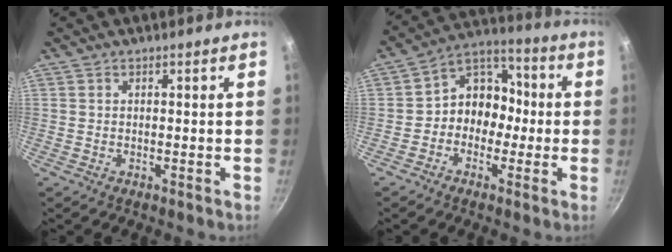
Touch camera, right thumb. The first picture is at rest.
{"total": 10.9, "force": [-1.3, 8.6, 6.6], "torque": [-0.059, 0.045, -0.039]}